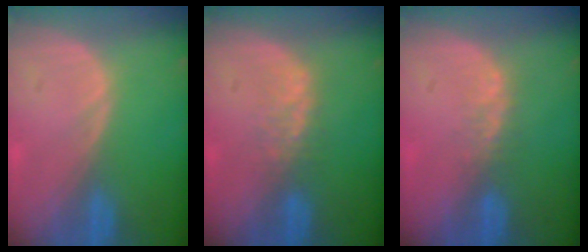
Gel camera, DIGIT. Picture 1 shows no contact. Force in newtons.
{"total": 2.7, "press": 2.7, "slide": 0.6}
{"total": 2.5, "press": 1.9, "slide": 1.5}